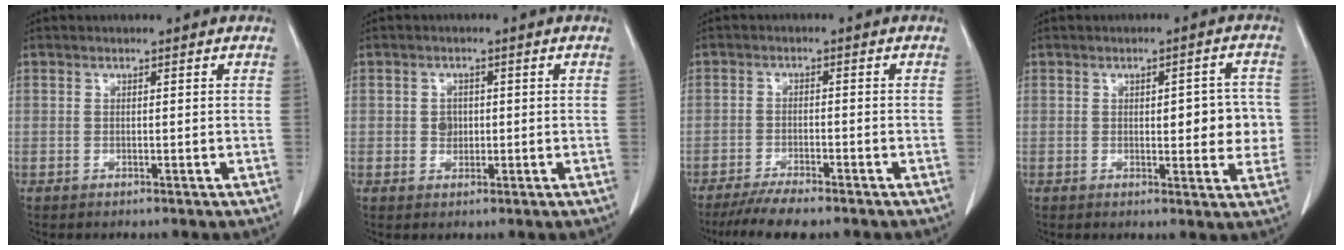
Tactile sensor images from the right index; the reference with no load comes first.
{"total": 1.9, "force": [0.1, 1.7, 0.9], "torque": [-0.009, 0.005, 0.006]}
{"total": 6.0, "force": [-5.0, 0.7, 3.3], "torque": [-0.054, -0.014, -0.086]}
{"total": 6.9, "force": [0.1, 2.6, 6.4], "torque": [-0.071, 0.006, 0.004]}